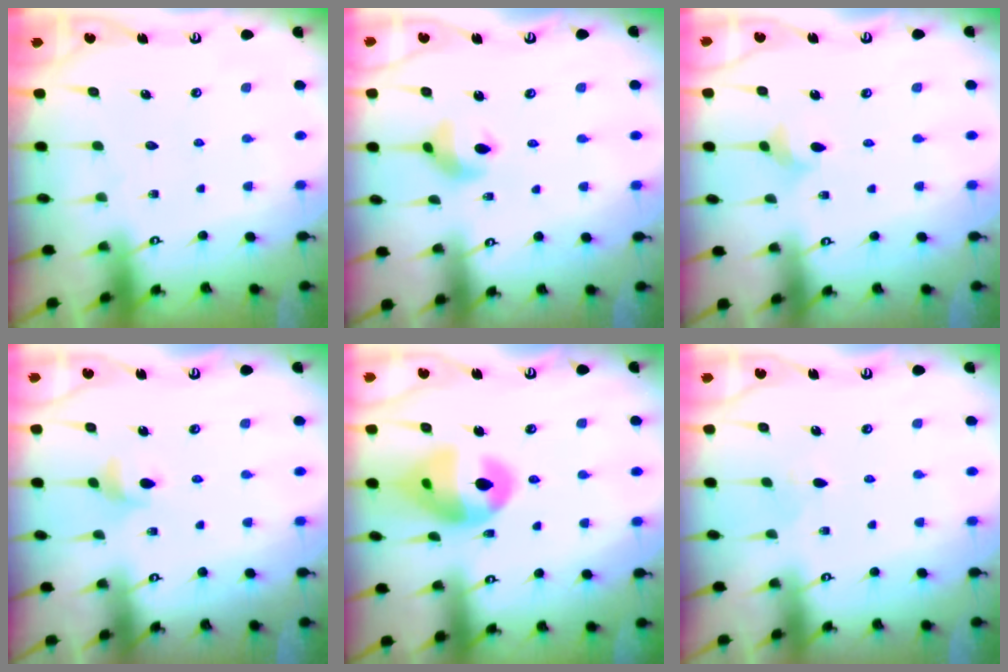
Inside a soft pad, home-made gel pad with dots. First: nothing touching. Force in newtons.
{"total": 7.2, "press": 7.2, "slide": 0.5}
{"total": 4.0, "press": 4.0, "slide": 0.6}
{"total": 5.0, "press": 5.0, "slide": 0.5}
{"total": 15.0, "press": 14.9, "slide": 1.9}
{"total": 2.8, "press": 2.7, "slide": 0.6}